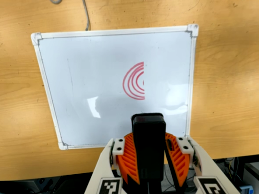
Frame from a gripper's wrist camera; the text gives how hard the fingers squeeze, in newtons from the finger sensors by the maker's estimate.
{"total": 10.0, "left": 10.1, "right": 9.9}